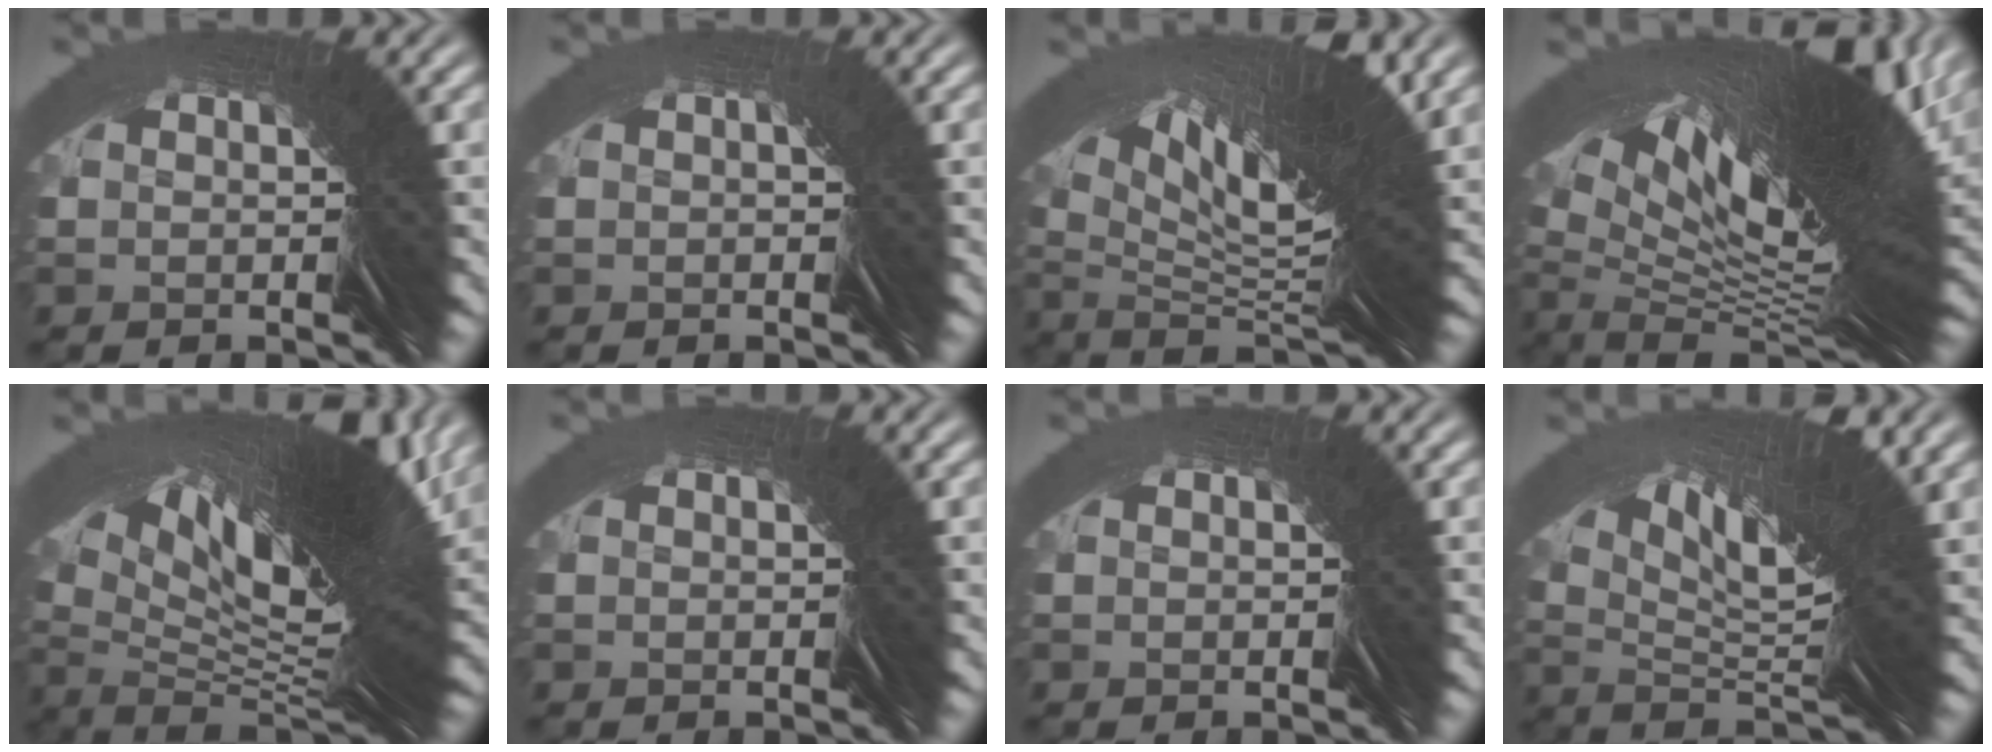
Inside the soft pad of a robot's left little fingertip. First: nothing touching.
{"total": 0.7, "force": [-0.3, 0.6, -0.2], "torque": [-0.002, 0.001, -0.007]}
{"total": 9.3, "force": [4.1, -0.7, 8.3], "torque": [-0.095, 0.048, 0.057]}
{"total": 13.4, "force": [3.2, 2.7, 12.7], "torque": [-0.165, 0.031, 0.052]}
{"total": 11.1, "force": [3.7, 0.7, 10.5], "torque": [-0.130, 0.038, 0.058]}
{"total": 0.0}
{"total": 0.0}
{"total": 8.0, "force": [4.7, -2.1, 6.2], "torque": [-0.052, 0.059, 0.060]}